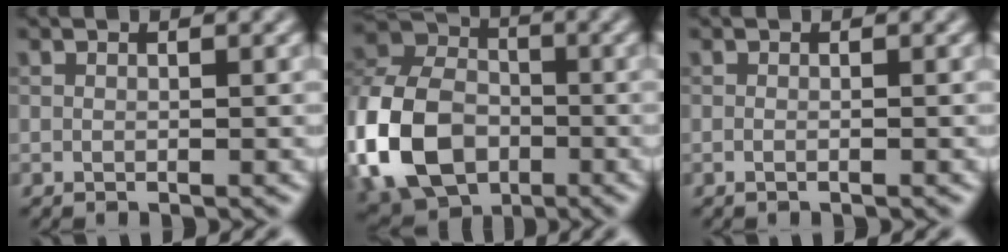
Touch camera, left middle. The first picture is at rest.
{"total": 12.8, "force": [-3.9, 9.3, 7.9], "torque": [-0.190, -0.007, -0.094]}
{"total": 0.6, "force": [-0.1, 0.2, 0.5], "torque": [-0.008, -0.004, -0.008]}